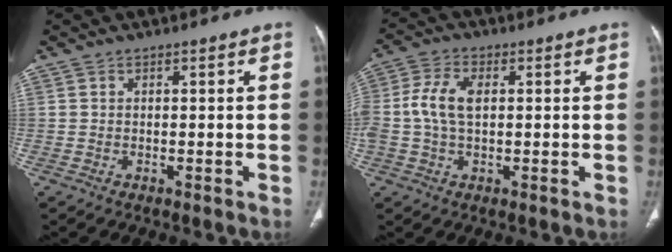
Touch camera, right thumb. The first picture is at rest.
{"total": 7.1, "force": [0.6, 4.0, 5.8], "torque": [-0.138, 0.016, 0.008]}